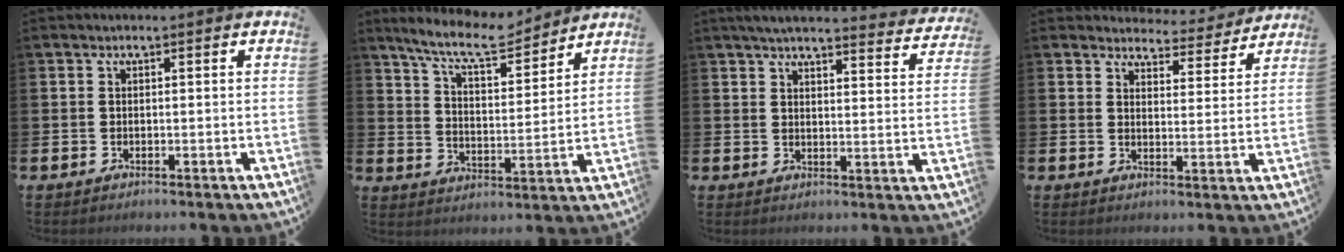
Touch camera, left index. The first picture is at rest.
{"total": 9.3, "force": [8.5, 1.7, 3.4], "torque": [-0.087, -0.046, 0.152]}
{"total": 4.4, "force": [4.1, 0.4, 1.4], "torque": [-0.042, -0.025, 0.071]}
{"total": 4.2, "force": [4.0, 1.1, 0.0], "torque": [-0.009, -0.038, 0.067]}